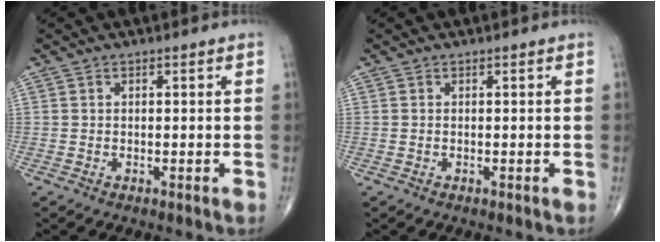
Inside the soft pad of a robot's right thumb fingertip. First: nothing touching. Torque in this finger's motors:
{"motor_torque": [0.03, 0.33, -0.09, -0.01, 0.01]}